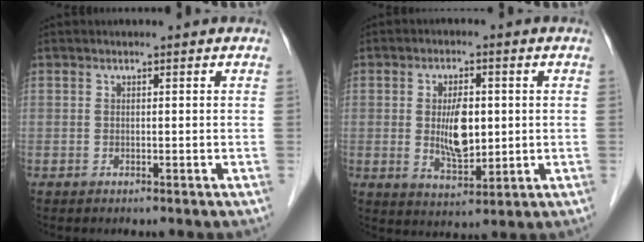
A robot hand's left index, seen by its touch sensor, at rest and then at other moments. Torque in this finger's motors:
{"motor_torque": [1.31, 0.28, 0.45, 0.09]}